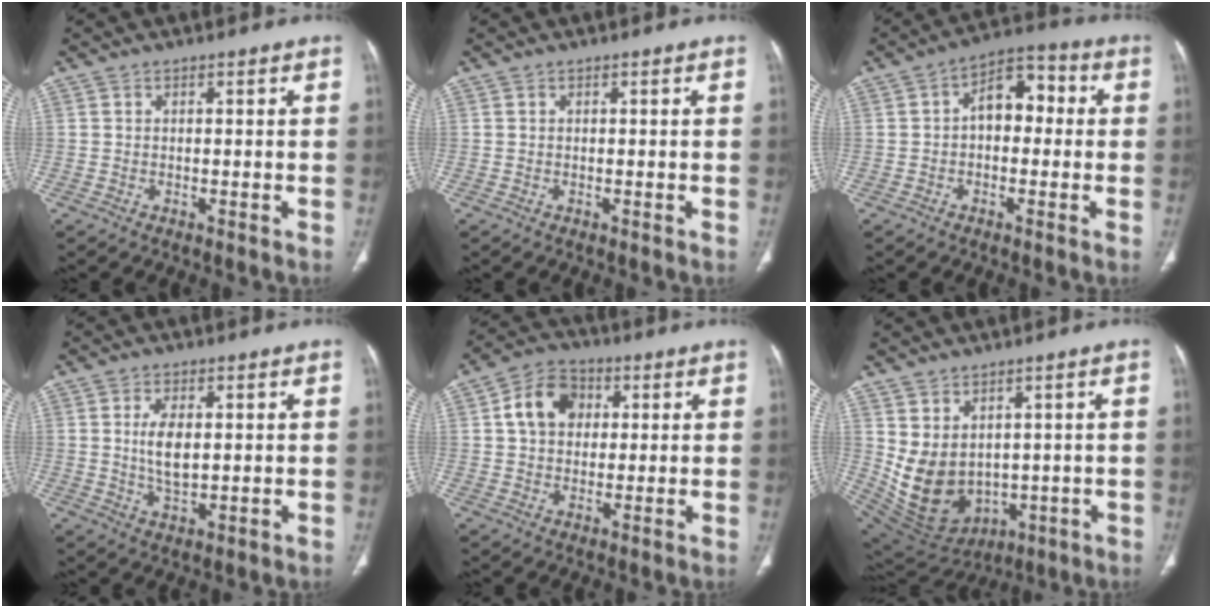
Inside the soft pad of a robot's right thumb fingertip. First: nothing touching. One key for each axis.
{"total": 0.0}
{"total": 8.6, "fx": 0.5, "fy": 5.4, "fz": 6.6, "tx": -0.072, "ty": 0.032, "tz": -0.004}
{"total": 6.1, "fx": 0.8, "fy": 3.1, "fz": 5.2, "tx": -0.094, "ty": -0.009, "tz": 0.017}
{"total": 9.2, "fx": 2.0, "fy": 7.1, "fz": 5.4, "tx": -0.073, "ty": 0.010, "tz": 0.028}
{"total": 12.4, "fx": 0.8, "fy": 9.3, "fz": 8.2, "tx": -0.128, "ty": -0.015, "tz": 0.059}